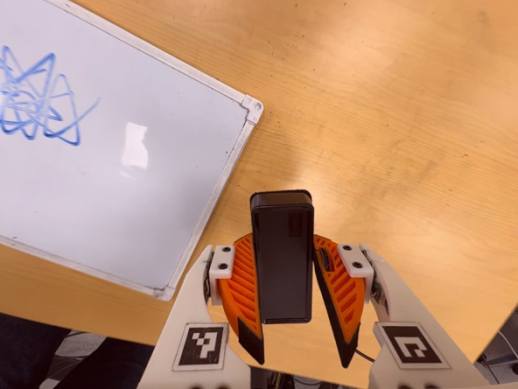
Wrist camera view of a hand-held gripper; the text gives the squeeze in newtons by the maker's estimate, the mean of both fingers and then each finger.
{"total": 6.0, "left": 5.6, "right": 6.3}